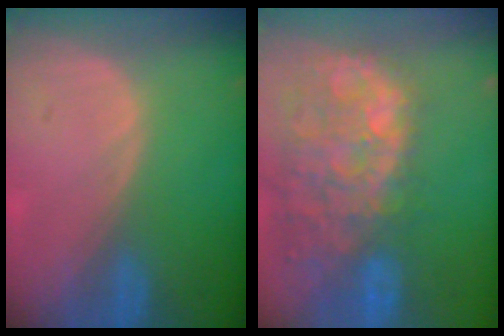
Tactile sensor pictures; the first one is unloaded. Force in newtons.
{"total": 14.5, "press": 11.7, "slide": 8.6}